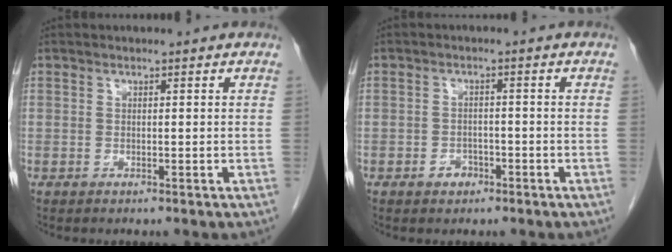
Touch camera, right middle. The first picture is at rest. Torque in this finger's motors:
{"motor_torque": [0.28, -0.48, 0.03, 0.00]}